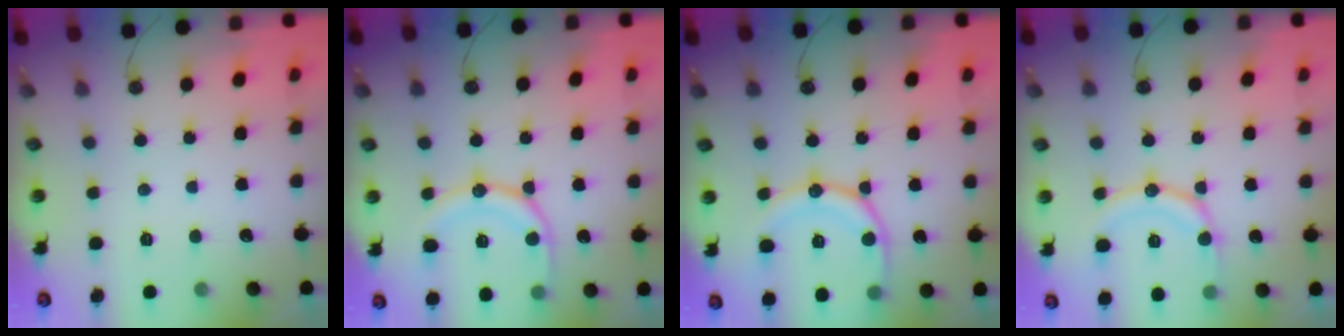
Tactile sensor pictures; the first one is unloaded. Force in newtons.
{"total": 14.5, "press": 14.4, "slide": 1.6}
{"total": 14.9, "press": 14.8, "slide": 1.5}
{"total": 12.8, "press": 12.7, "slide": 1.2}